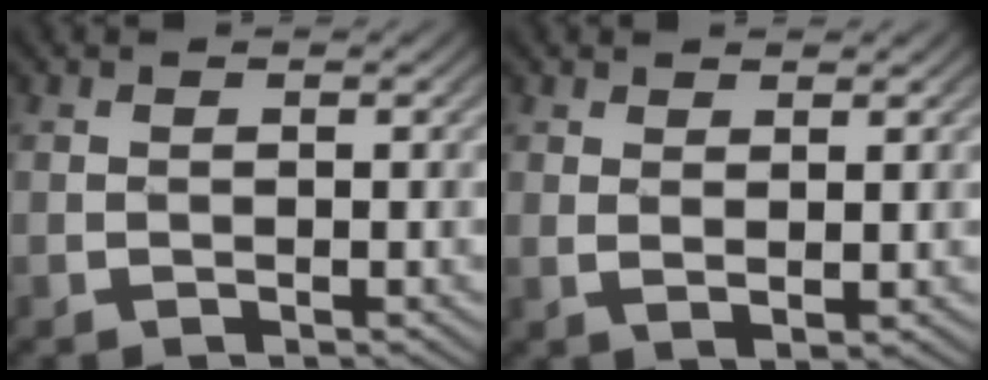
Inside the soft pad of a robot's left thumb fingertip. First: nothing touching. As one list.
[{"total": 2.1, "force": [1.6, 0.7, 1.3], "torque": [-0.017, -0.004, 0.026]}]